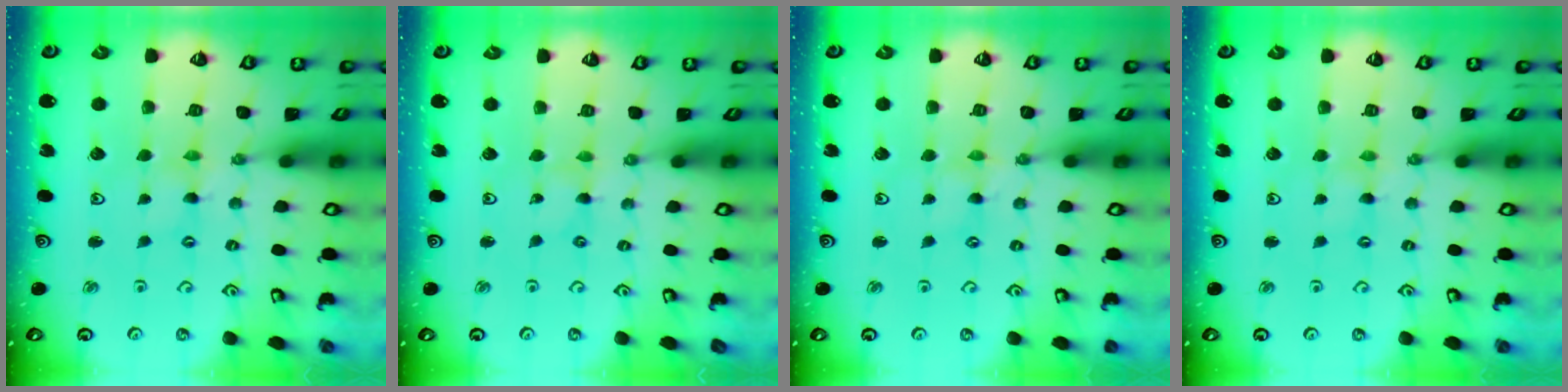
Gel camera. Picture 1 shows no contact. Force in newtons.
{"total": 0.0}
{"total": 0.0}
{"total": 0.0}